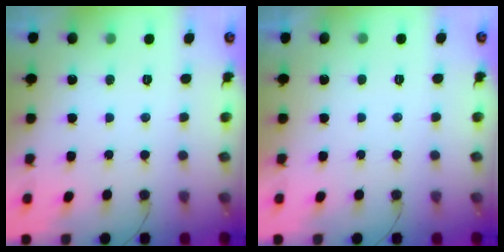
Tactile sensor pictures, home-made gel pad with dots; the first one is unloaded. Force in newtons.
{"total": 2.3, "press": 2.3, "slide": 0.4}